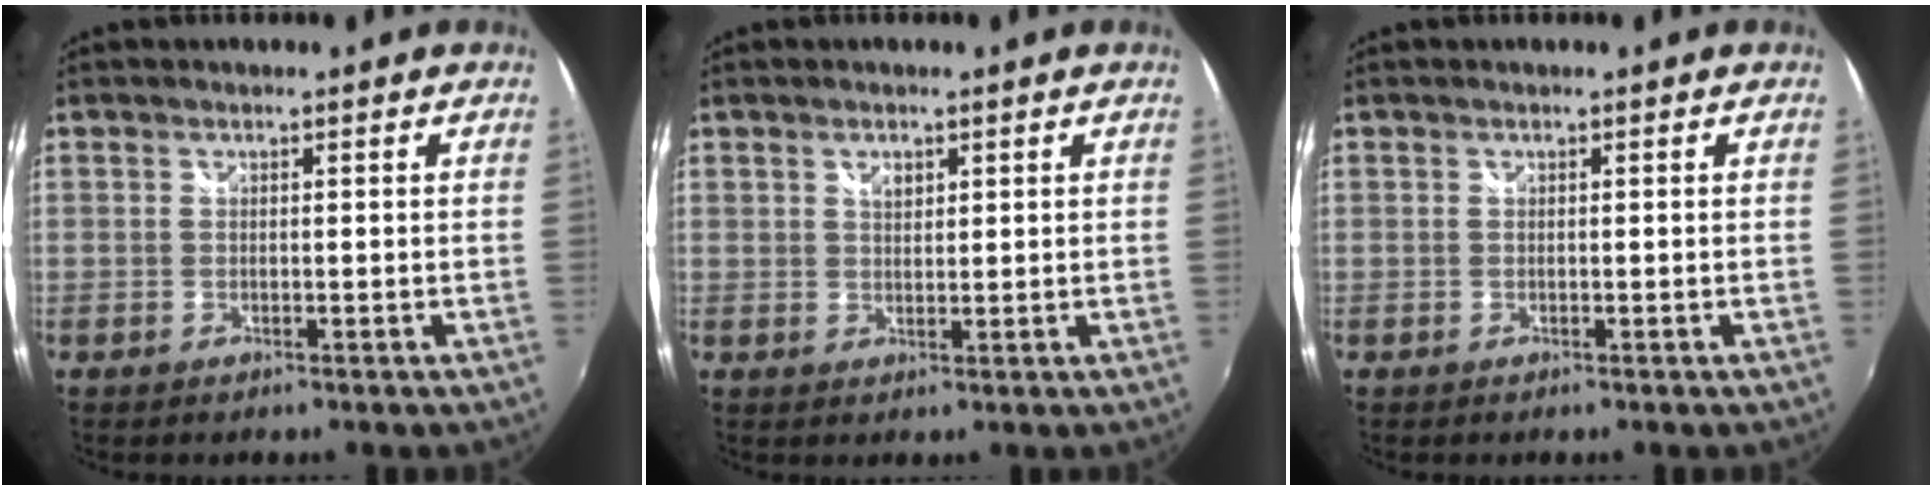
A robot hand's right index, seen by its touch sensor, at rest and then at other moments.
{"total": 2.2, "force": [1.1, 1.5, 1.1], "torque": [-0.014, 0.003, 0.020]}
{"total": 0.0}